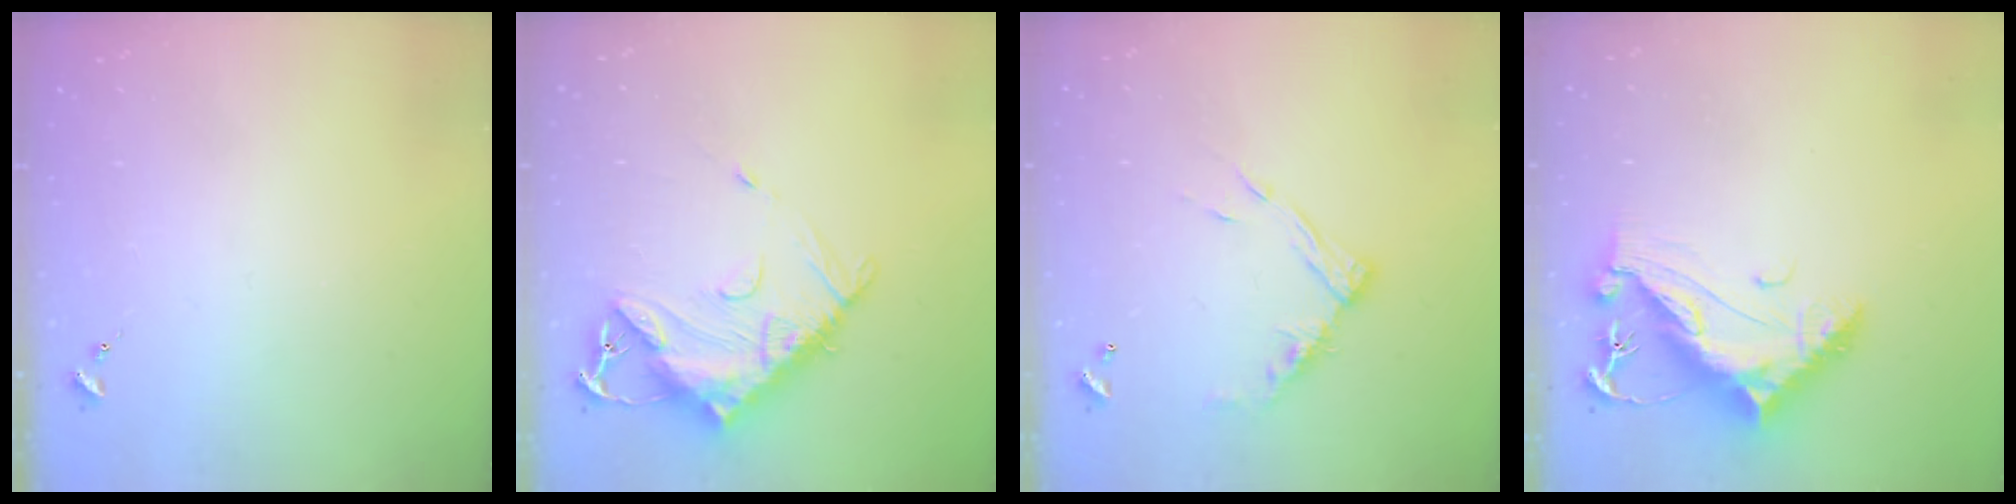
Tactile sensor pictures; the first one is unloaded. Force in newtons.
{"total": 14.5, "press": 14.4, "slide": 1.4}
{"total": 12.1, "press": 12.1, "slide": 1.1}
{"total": 13.0, "press": 12.9, "slide": 1.6}